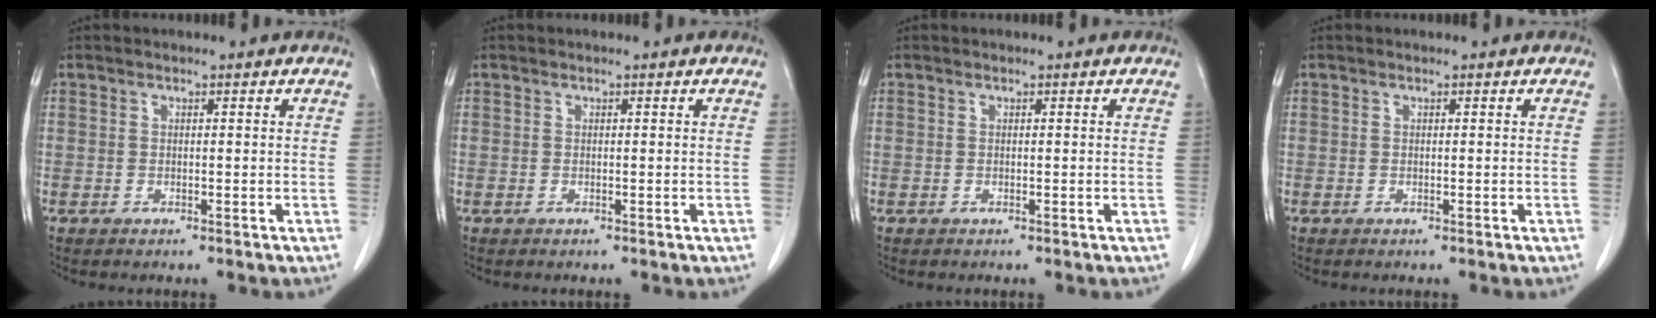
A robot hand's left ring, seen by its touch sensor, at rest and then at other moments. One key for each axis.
{"total": 0.0}
{"total": 0.0}
{"total": 0.0}